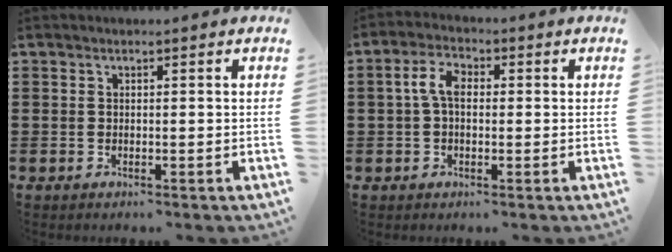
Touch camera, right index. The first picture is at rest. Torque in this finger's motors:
{"motor_torque": [0.67, -0.43, 0.49, 0.10]}